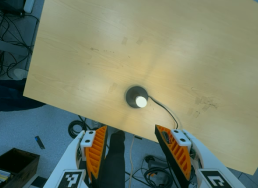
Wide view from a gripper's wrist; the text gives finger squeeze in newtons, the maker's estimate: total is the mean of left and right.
{"total": 0.0}